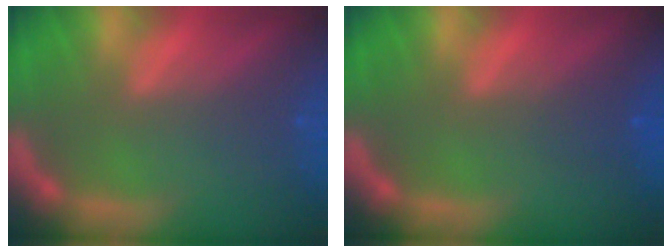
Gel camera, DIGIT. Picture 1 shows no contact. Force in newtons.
{"total": 1.5}